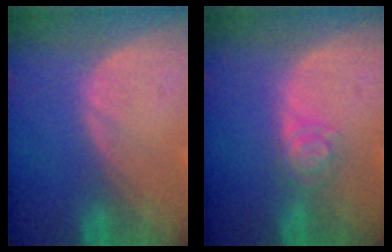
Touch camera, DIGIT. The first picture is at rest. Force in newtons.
{"total": 3.2, "press": 3.1, "slide": 0.4}